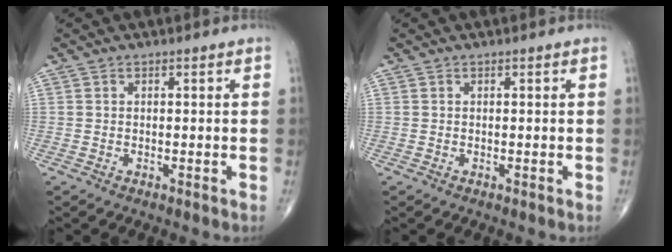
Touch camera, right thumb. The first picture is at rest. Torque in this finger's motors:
{"motor_torque": [0.00, 0.00, 0.03, 0.04, 0.02]}